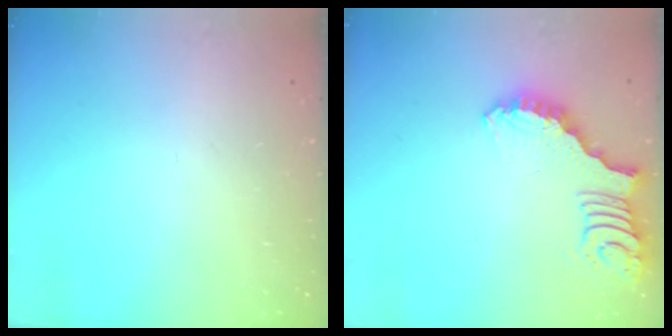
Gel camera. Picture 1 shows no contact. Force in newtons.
{"total": 2.6, "press": 2.5, "slide": 0.6}